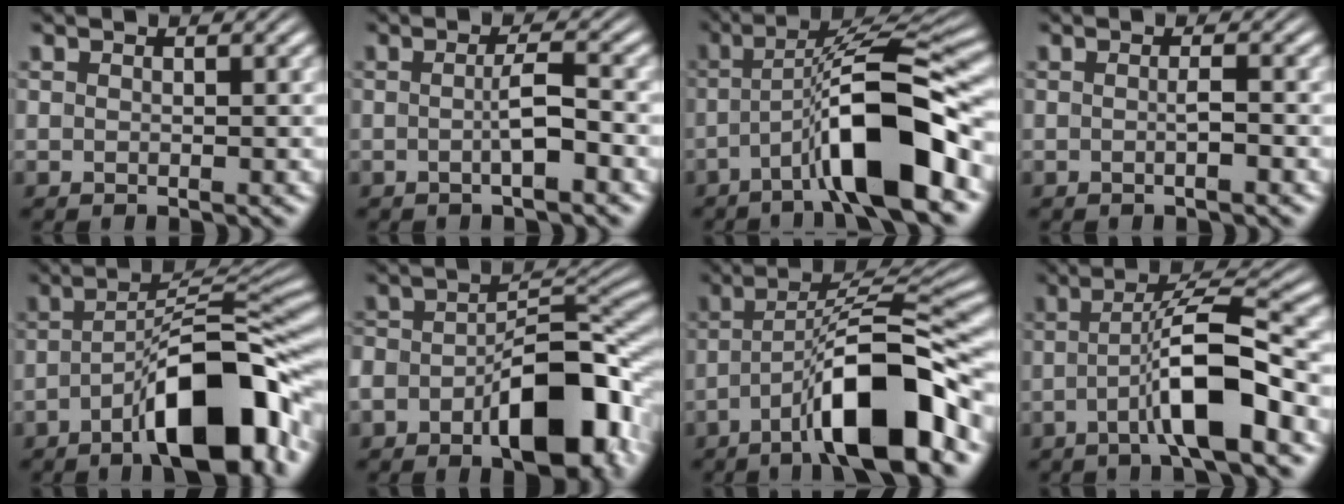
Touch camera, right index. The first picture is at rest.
{"total": 2.3, "force": [-0.9, -0.1, 2.1], "torque": [-0.027, 0.004, -0.020]}
{"total": 9.1, "force": [-1.4, 2.3, 8.7], "torque": [-0.135, 0.003, -0.024]}
{"total": 1.1, "force": [-0.6, 0.0, 0.9], "torque": [-0.012, 0.000, -0.014]}
{"total": 10.1, "force": [-3.7, 3.1, 8.8], "torque": [-0.131, -0.006, -0.053]}
{"total": 9.2, "force": [-3.7, 4.5, 7.1], "torque": [-0.112, -0.004, -0.059]}
{"total": 9.2, "force": [-3.0, 2.4, 8.4], "torque": [-0.128, 0.000, -0.044]}
{"total": 6.0, "force": [-1.1, 0.7, 5.8], "torque": [-0.094, 0.004, -0.021]}